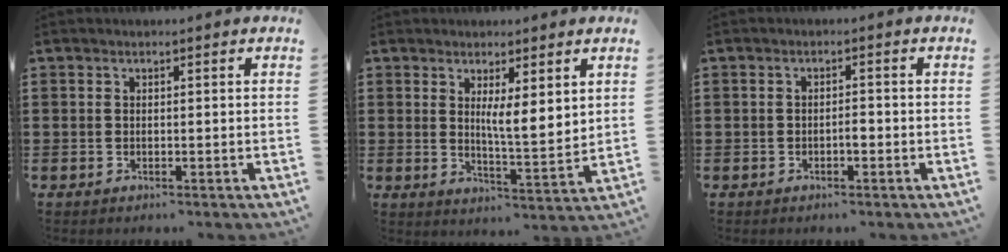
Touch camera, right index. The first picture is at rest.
{"total": 5.0, "force": [2.6, 0.9, 4.2], "torque": [-0.072, -0.016, 0.039]}
{"total": 1.6, "force": [-0.7, 0.5, 1.4], "torque": [-0.027, 0.000, -0.012]}